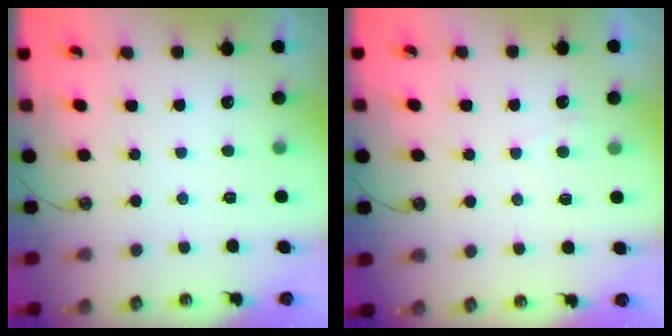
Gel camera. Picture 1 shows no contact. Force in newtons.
{"total": 2.0, "press": 2.0, "slide": 0.4}